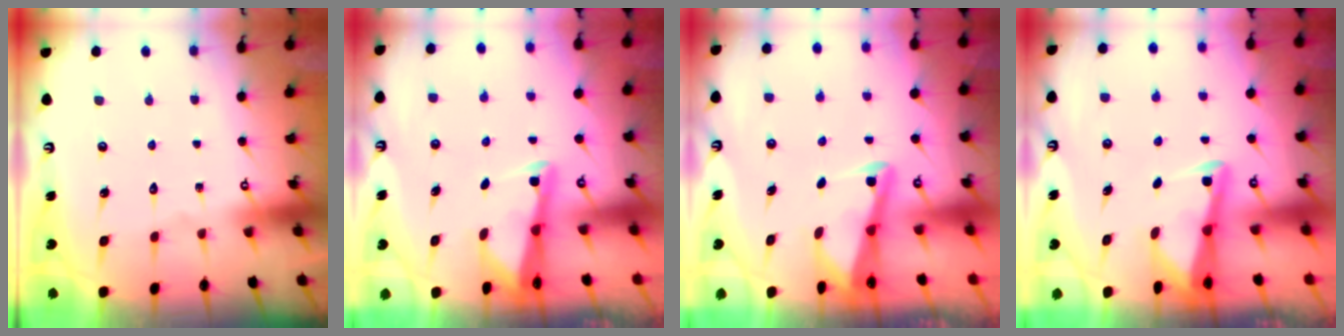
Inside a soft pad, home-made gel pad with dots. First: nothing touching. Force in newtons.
{"total": 2.7, "press": 2.7, "slide": 0.3}
{"total": 2.8, "press": 2.8, "slide": 0.4}
{"total": 2.9, "press": 2.9, "slide": 0.4}